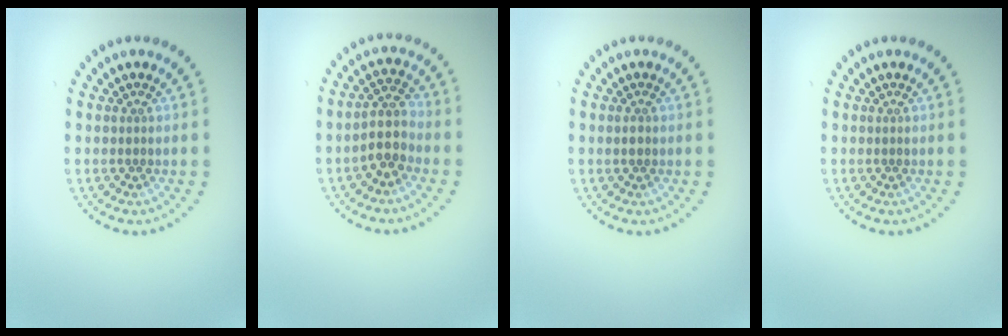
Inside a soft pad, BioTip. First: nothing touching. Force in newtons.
{"total": 2.8, "press": 2.5, "slide": 1.2}
{"total": 0.7, "press": 0.7, "slide": 0.1}
{"total": 0.0}